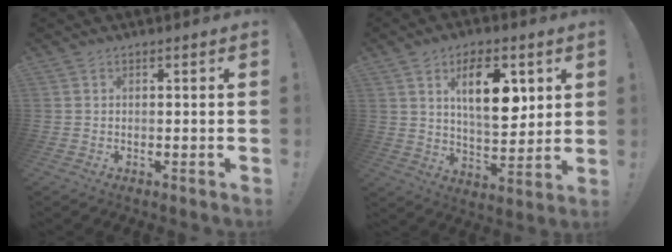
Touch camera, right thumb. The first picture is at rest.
{"total": 15.1, "force": [5.7, 7.3, 11.9], "torque": [-0.164, -0.008, 0.096]}